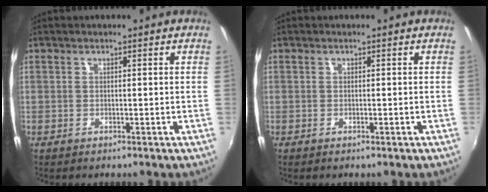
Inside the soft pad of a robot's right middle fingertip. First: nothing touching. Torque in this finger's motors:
{"motor_torque": [0.18, -0.22, -0.03, 0.00]}